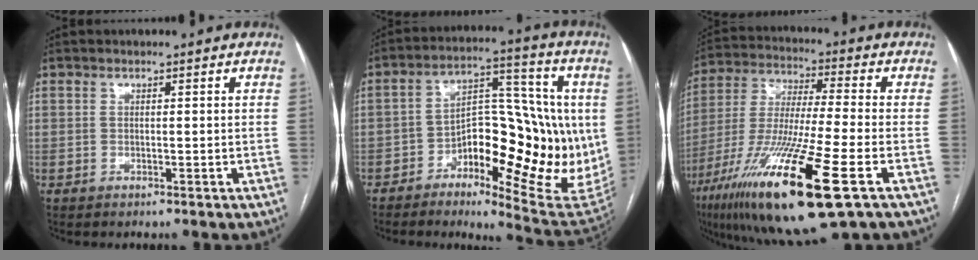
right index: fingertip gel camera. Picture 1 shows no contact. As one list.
[{"total": 18.4, "force": [-2.5, 7.6, 16.5], "torque": [-0.222, 0.026, -0.032]}, {"total": 21.6, "force": [-10.2, 1.3, 19.0], "torque": [-0.379, -0.051, -0.181]}]